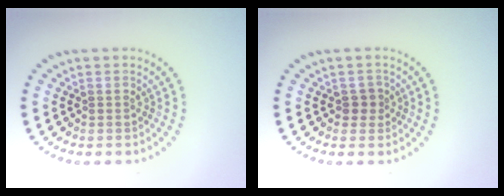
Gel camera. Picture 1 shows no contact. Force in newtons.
{"total": 1.3, "press": 1.1, "slide": 0.6}